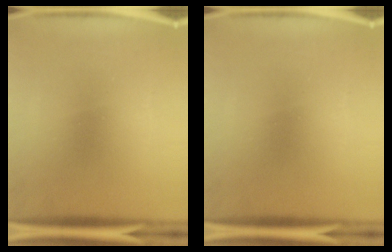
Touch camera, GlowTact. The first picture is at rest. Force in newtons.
{"total": 0.0}